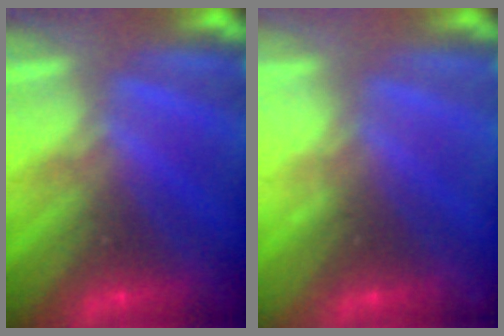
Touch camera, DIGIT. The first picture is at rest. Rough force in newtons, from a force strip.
{"total": 2.3}